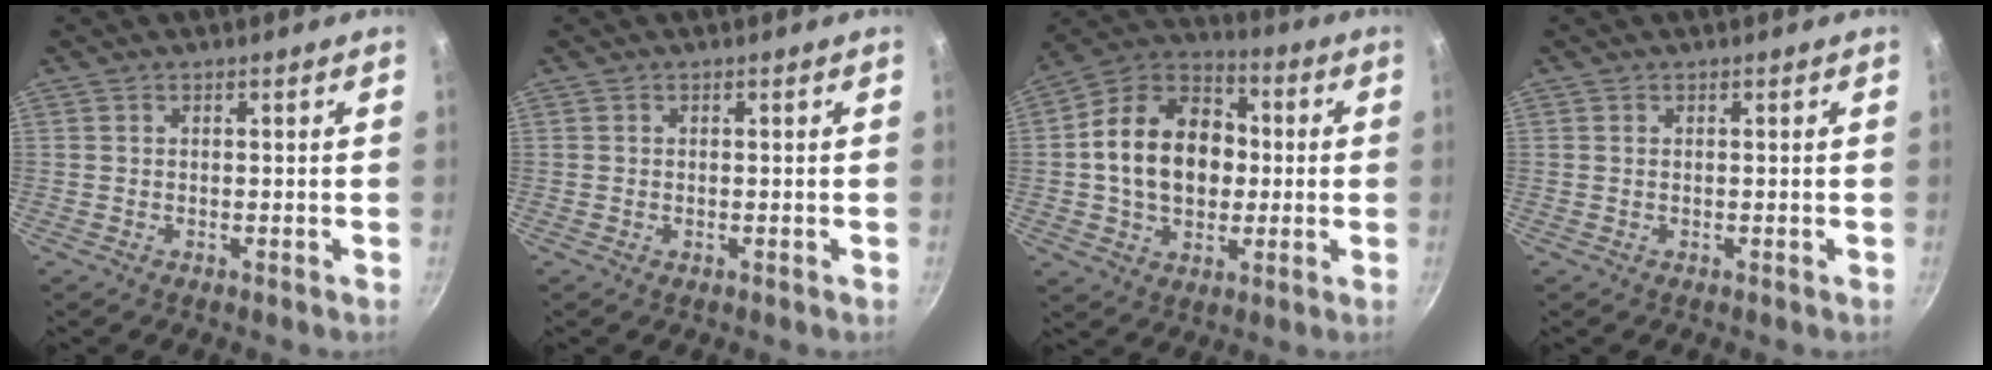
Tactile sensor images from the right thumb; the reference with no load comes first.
{"total": 0.0}
{"total": 18.1, "force": [0.3, 13.4, 12.1], "torque": [-0.174, 0.030, -0.004]}
{"total": 0.0}